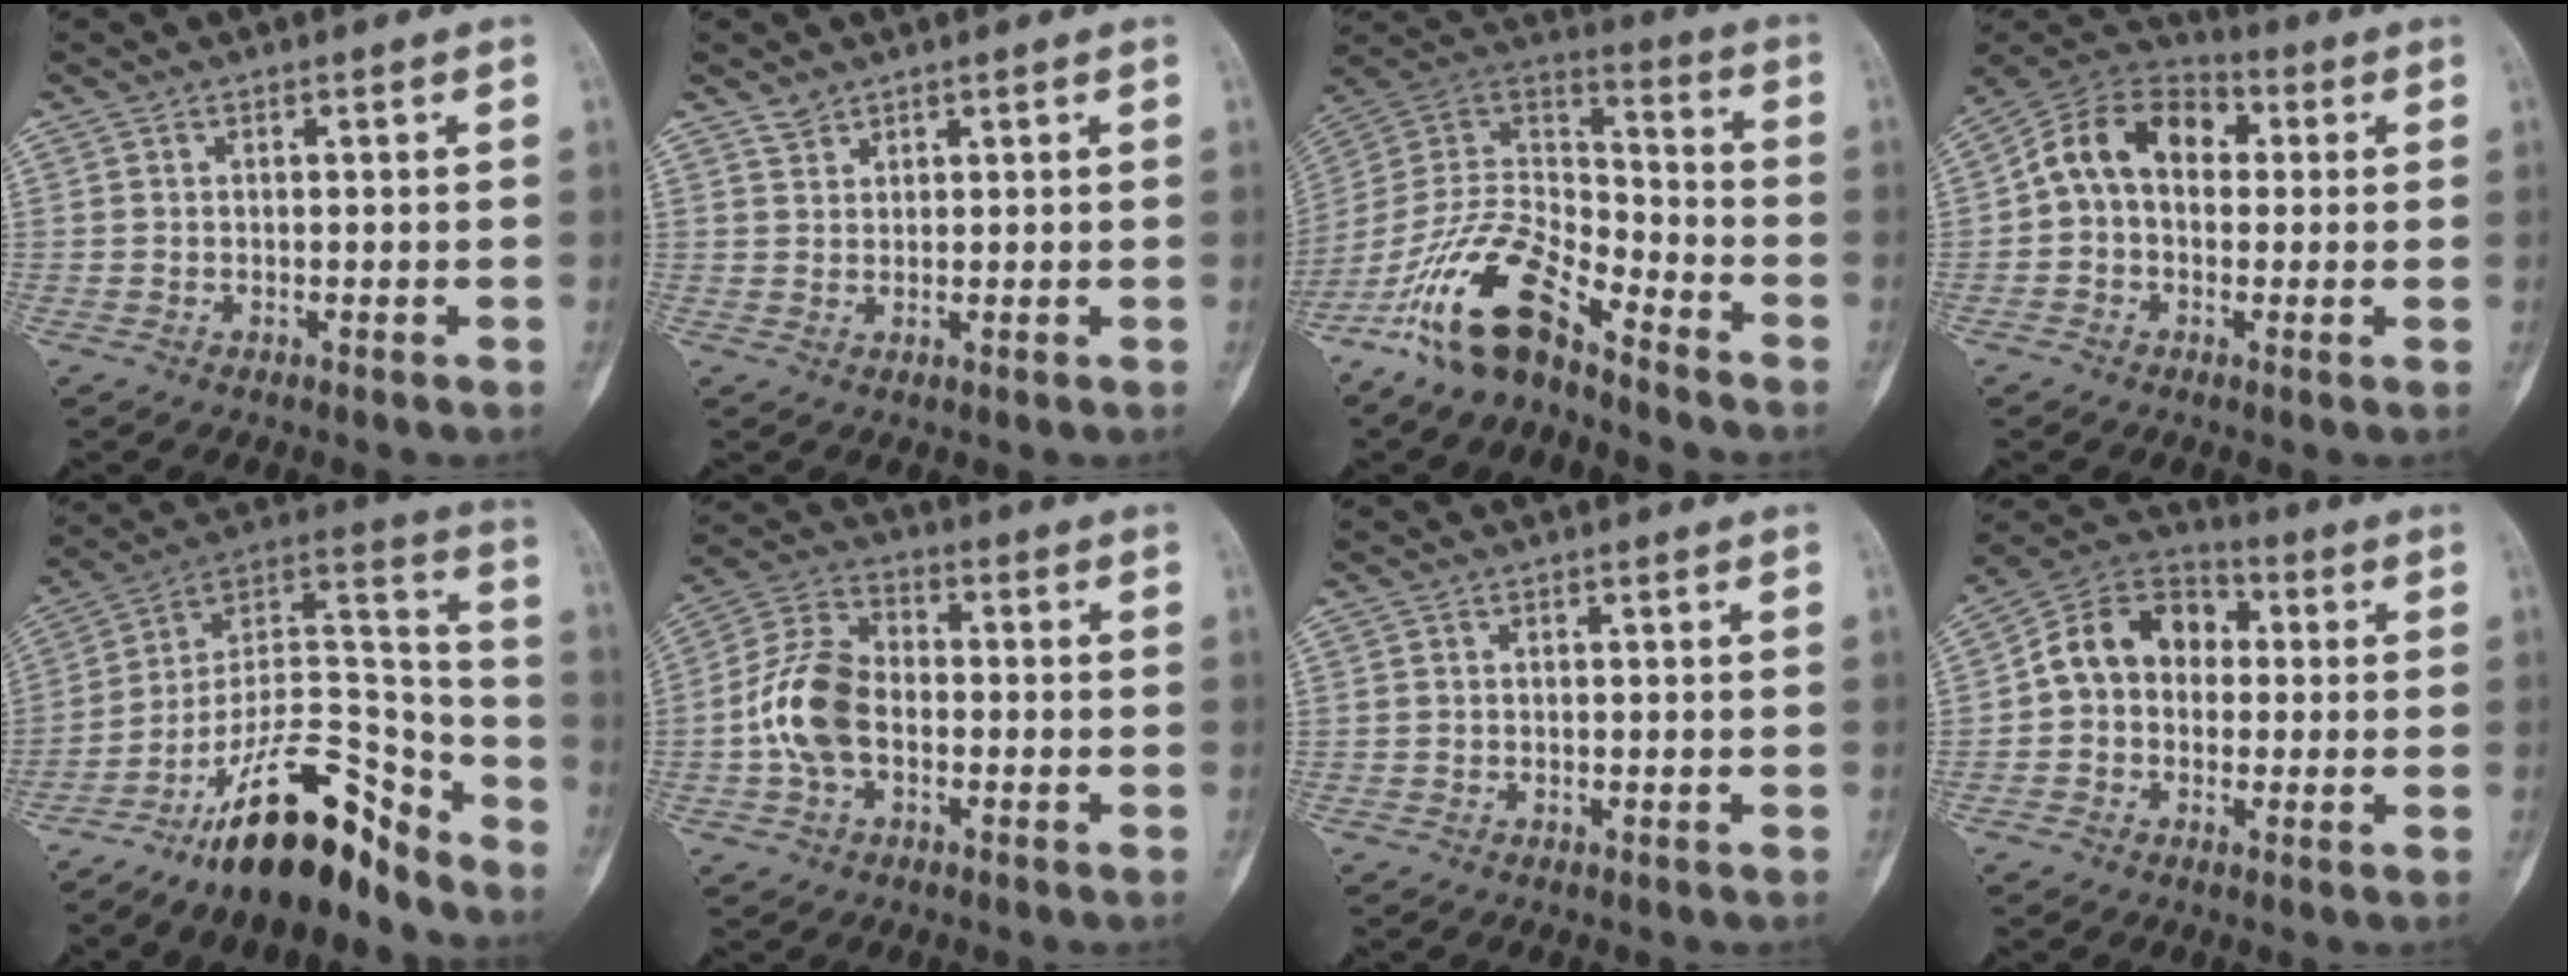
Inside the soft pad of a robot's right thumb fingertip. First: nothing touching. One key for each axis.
{"total": 1.8, "fx": 1.5, "fy": 1.0, "fz": 0.2, "tx": 0.009, "ty": -0.006, "tz": 0.027}
{"total": 17.2, "fx": -11.9, "fy": 6.7, "fz": 10.5, "tx": -0.185, "ty": 0.083, "tz": -0.227}
{"total": 12.7, "fx": 1.4, "fy": 9.2, "fz": 8.6, "tx": -0.123, "ty": 0.039, "tz": 0.009}
{"total": 21.7, "fx": -16.2, "fy": 7.5, "fz": 12.3, "tx": -0.168, "ty": 0.130, "tz": -0.277}
{"total": 11.2, "fx": -1.9, "fy": 7.3, "fz": 8.3, "tx": -0.162, "ty": 0.032, "tz": -0.046}
{"total": 0.0}
{"total": 12.3, "fx": 0.7, "fy": 9.7, "fz": 7.5, "tx": -0.101, "ty": 0.039, "tz": -0.004}